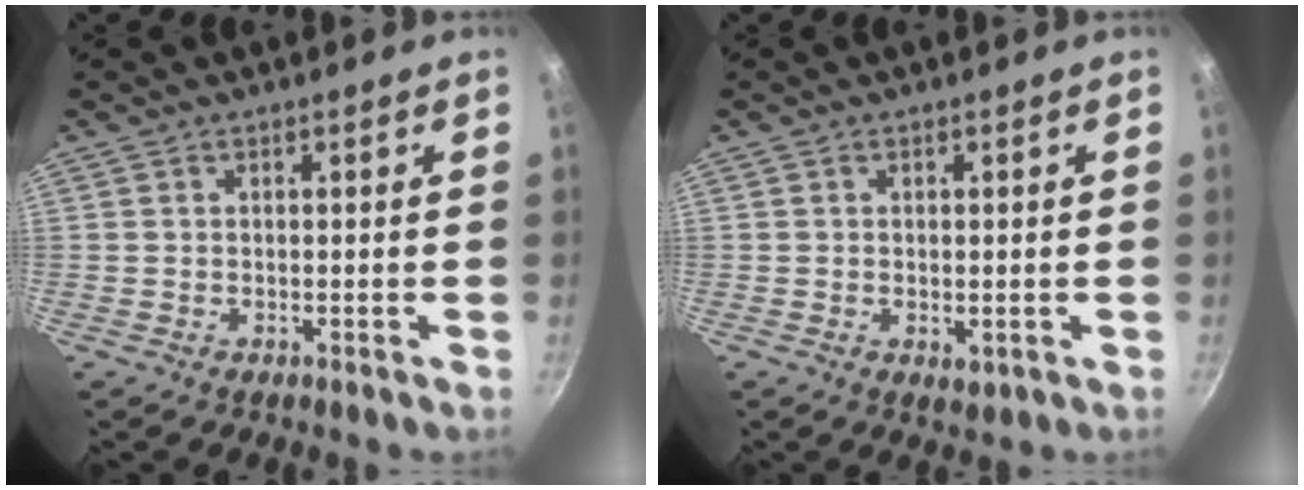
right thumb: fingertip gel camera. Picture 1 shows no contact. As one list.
[{"total": 1.8, "force": [-0.2, 1.1, 1.4], "torque": [-0.020, -0.005, 0.000]}]